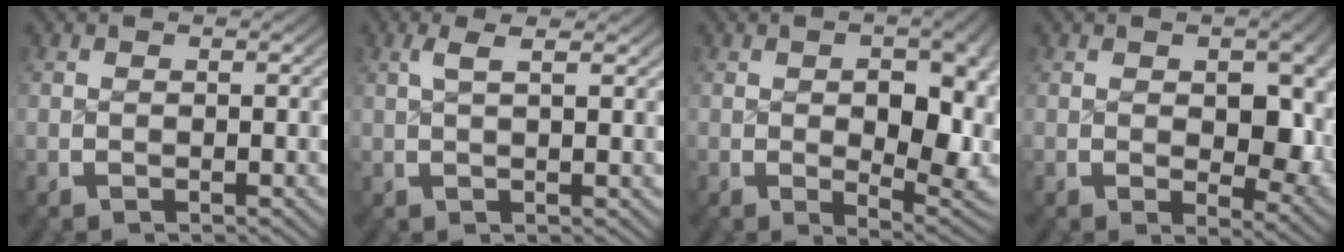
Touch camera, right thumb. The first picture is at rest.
{"total": 1.9, "force": [1.3, 0.1, 1.5], "torque": [-0.027, 0.002, 0.027]}
{"total": 7.3, "force": [-0.2, 3.7, 6.2], "torque": [-0.093, -0.035, 0.013]}
{"total": 5.8, "force": [0.5, 3.6, 4.5], "torque": [-0.065, -0.035, 0.022]}